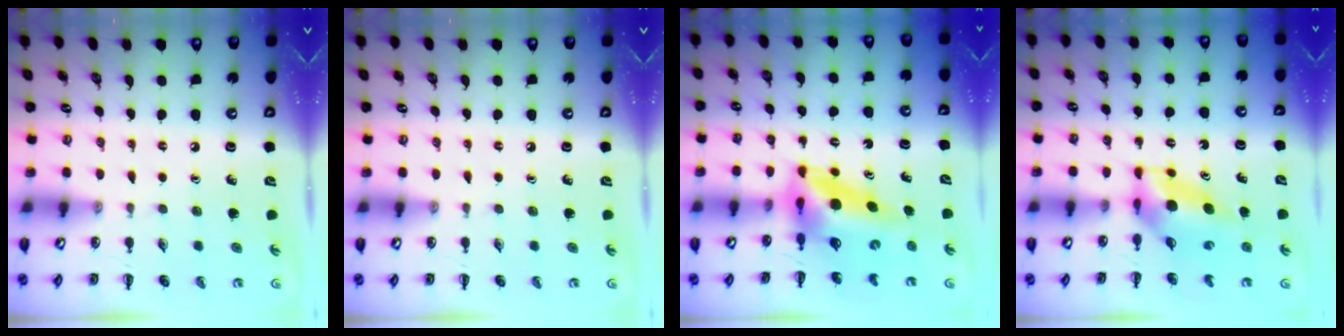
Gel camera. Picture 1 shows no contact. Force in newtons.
{"total": 0.0}
{"total": 9.6, "press": 9.2, "slide": 3.0}
{"total": 5.3, "press": 5.2, "slide": 1.1}